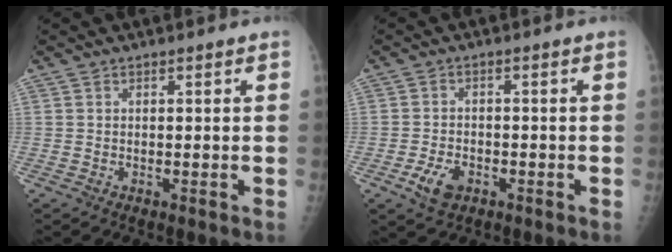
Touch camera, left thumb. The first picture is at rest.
{"total": 4.5, "force": [-2.1, 2.8, 2.8], "torque": [-0.050, 0.008, -0.035]}